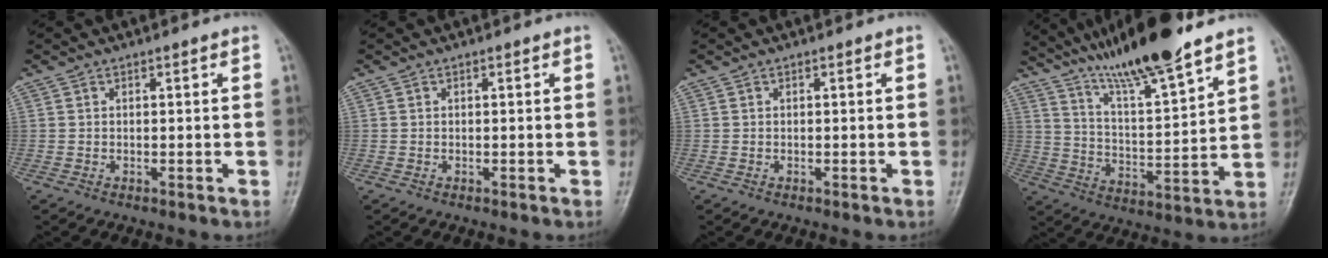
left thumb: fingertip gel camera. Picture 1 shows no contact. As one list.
[{"total": 0.0}, {"total": 0.0}, {"total": 16.6, "force": [13.1, 1.4, 10.0], "torque": [-0.160, -0.065, 0.233]}]